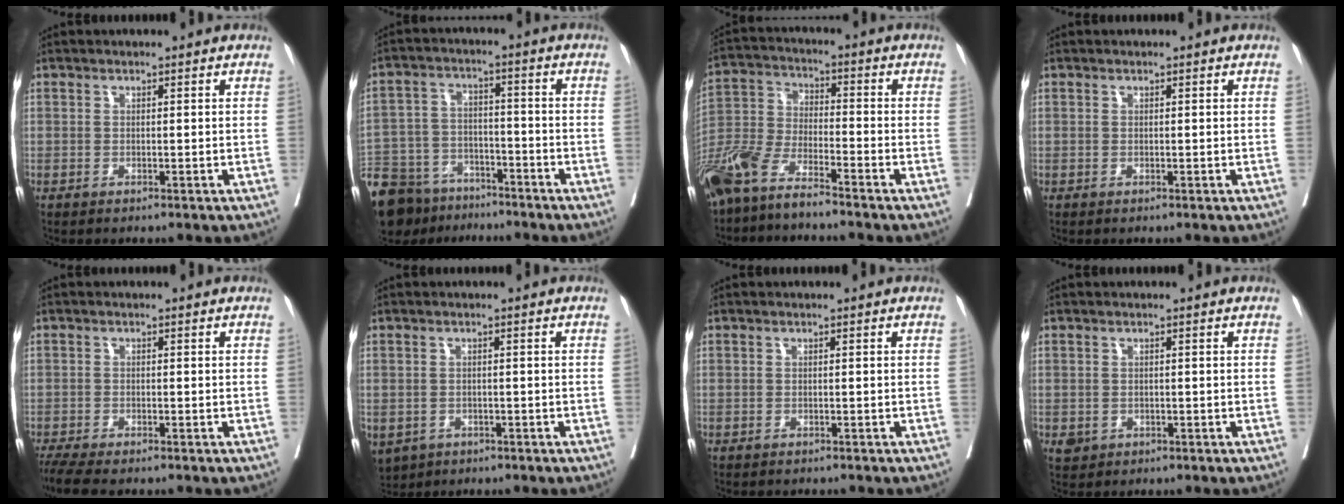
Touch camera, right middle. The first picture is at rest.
{"total": 18.8, "force": [-15.0, 8.9, 7.2], "torque": [-0.192, -0.011, -0.240]}
{"total": 10.6, "force": [-8.5, 2.0, 6.0], "torque": [-0.137, -0.013, -0.172]}
{"total": 0.0}
{"total": 5.2, "force": [-4.4, 0.6, 2.8], "torque": [-0.048, -0.016, -0.077]}
{"total": 8.3, "force": [-4.0, 6.7, 3.0], "torque": [-0.089, -0.007, -0.053]}
{"total": 1.8, "force": [-1.7, 0.4, 0.5], "torque": [-0.019, -0.005, -0.021]}
{"total": 1.7, "force": [-0.5, 1.5, 0.6], "torque": [-0.009, 0.002, 0.001]}